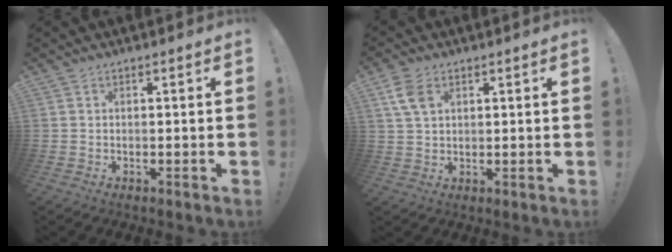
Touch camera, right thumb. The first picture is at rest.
{"total": 6.5, "force": [2.9, 4.1, 4.2], "torque": [-0.077, -0.005, 0.056]}